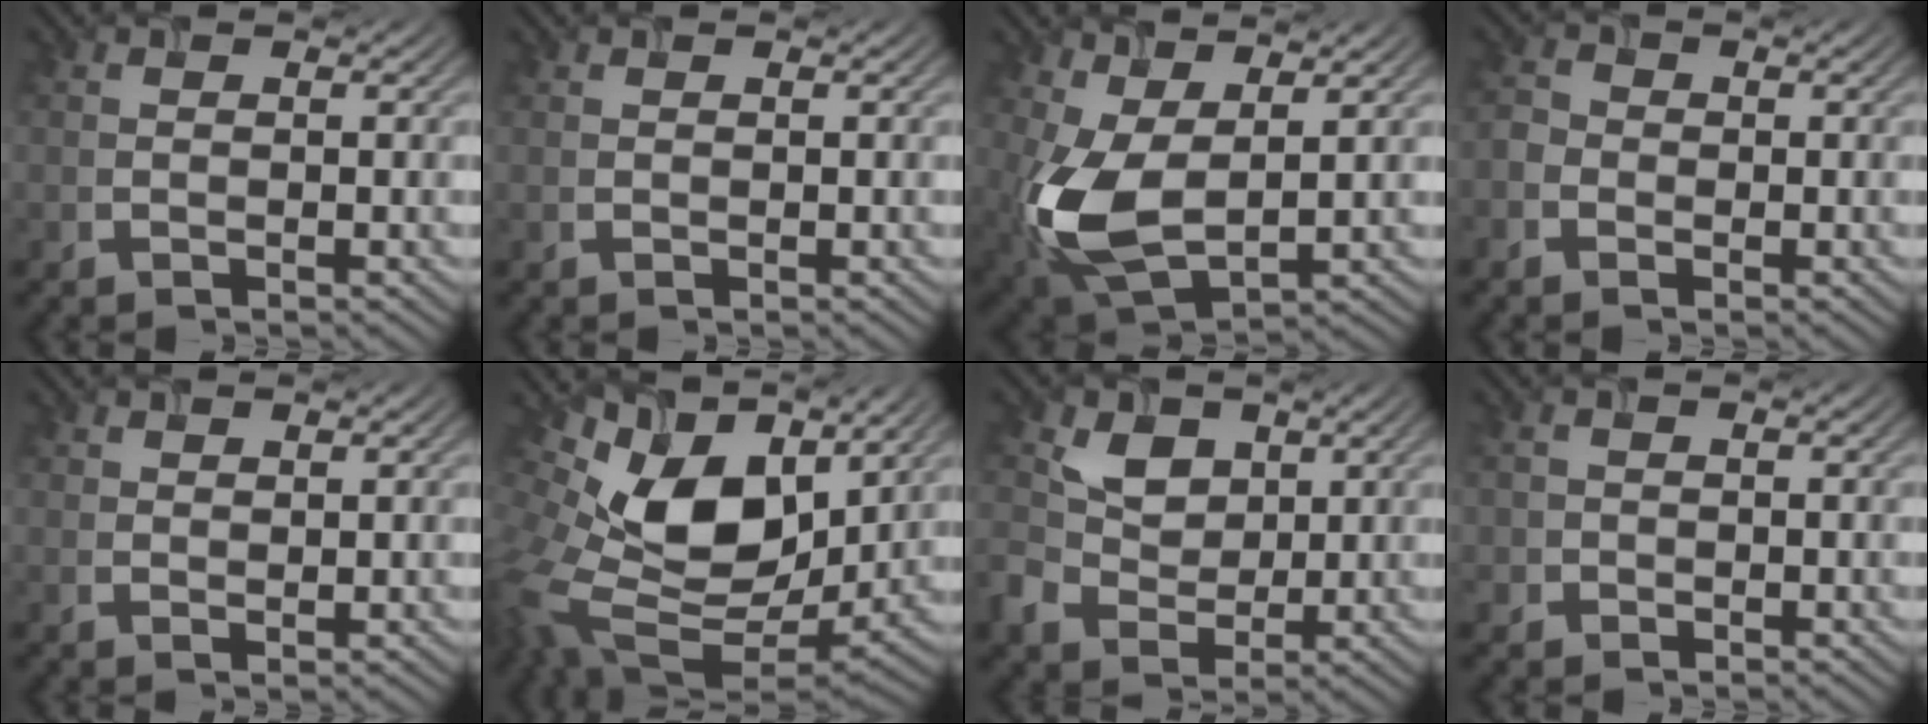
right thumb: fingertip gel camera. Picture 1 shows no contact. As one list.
[{"total": 0.0}, {"total": 8.9, "force": [0.9, 5.0, 7.4], "torque": [-0.185, -0.009, 0.019]}, {"total": 2.1, "force": [-1.2, 1.6, 0.7], "torque": [-0.017, 0.000, -0.031]}, {"total": 1.2, "force": [1.0, 0.5, 0.4], "torque": [-0.013, -0.003, 0.022]}, {"total": 15.0, "force": [4.9, 10.2, 9.9], "torque": [-0.226, -0.011, 0.095]}, {"total": 5.7, "force": [1.2, 4.7, 3.1], "torque": [-0.085, 0.000, 0.016]}, {"total": 1.4, "force": [-0.2, 1.4, 0.1], "torque": [0.005, -0.004, -0.006]}]